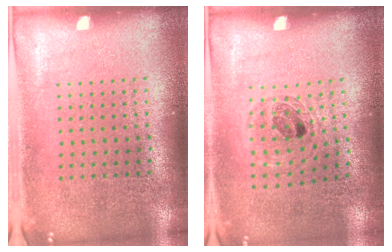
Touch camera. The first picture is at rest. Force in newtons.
{"total": 0.8, "press": 0.8, "slide": 0.2}